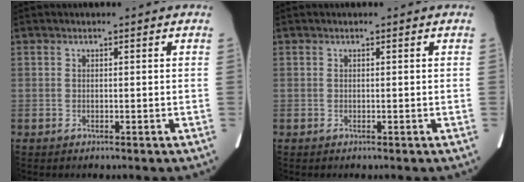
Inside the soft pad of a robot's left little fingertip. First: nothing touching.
{"total": 0.0}